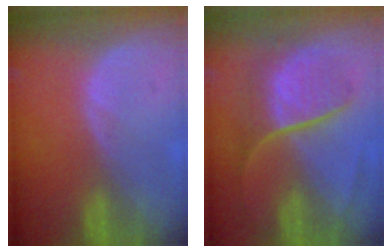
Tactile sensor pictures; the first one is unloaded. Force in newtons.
{"total": 9.3, "press": 7.8, "slide": 5.2}